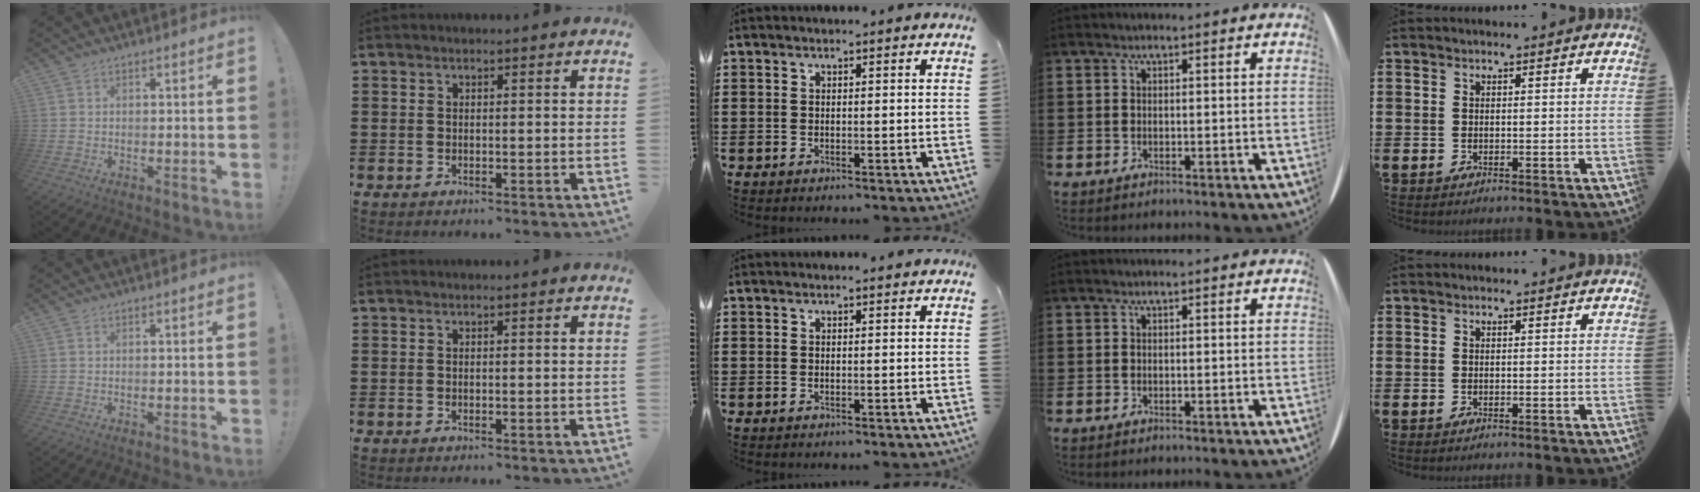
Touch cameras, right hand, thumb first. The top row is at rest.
{}